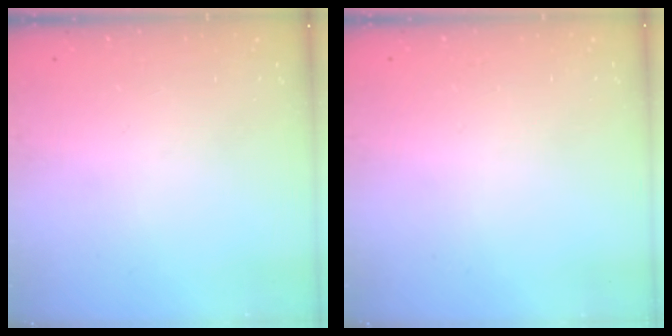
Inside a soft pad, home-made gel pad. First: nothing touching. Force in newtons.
{"total": 2.7, "press": 2.7, "slide": 0.2}